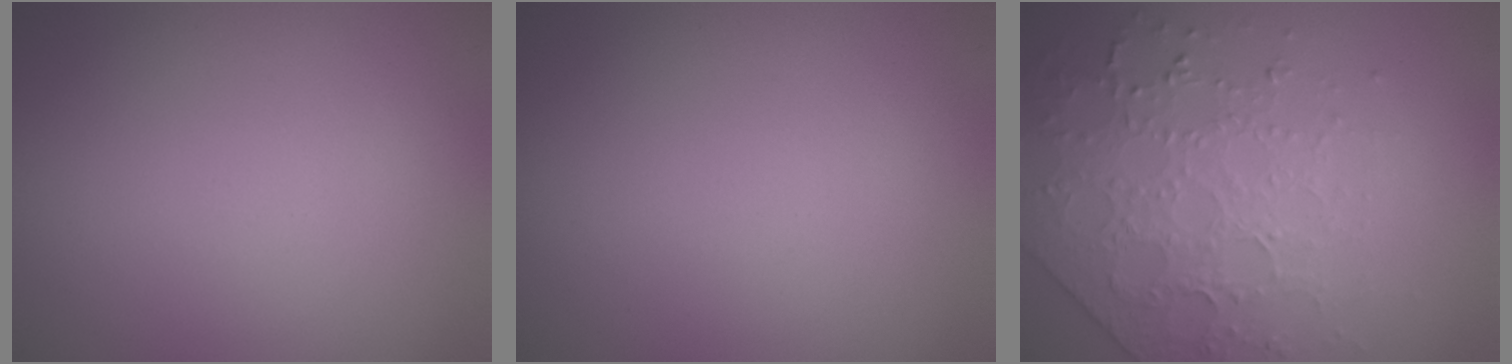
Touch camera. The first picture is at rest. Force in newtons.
{"total": 0.0}
{"total": 3.8, "press": 3.7, "slide": 0.7}